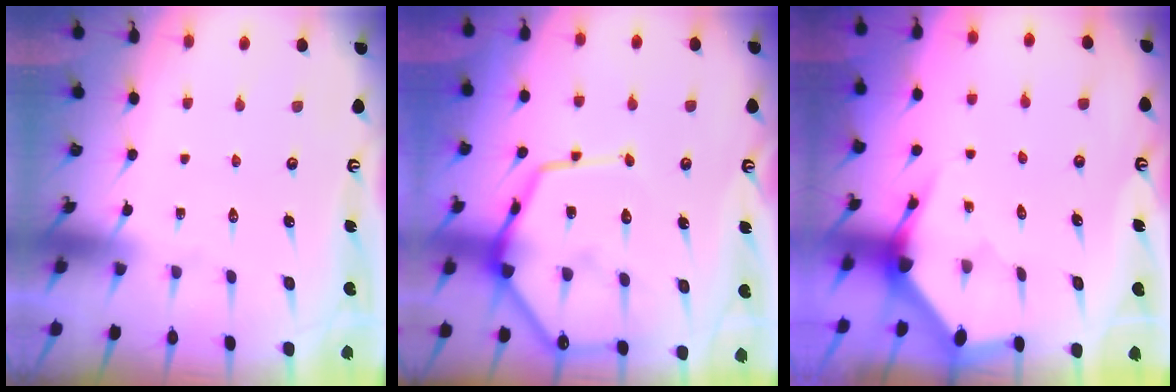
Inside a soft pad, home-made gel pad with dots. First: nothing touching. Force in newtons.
{"total": 15.1, "press": 15.0, "slide": 1.5}
{"total": 3.2, "press": 3.2, "slide": 0.1}